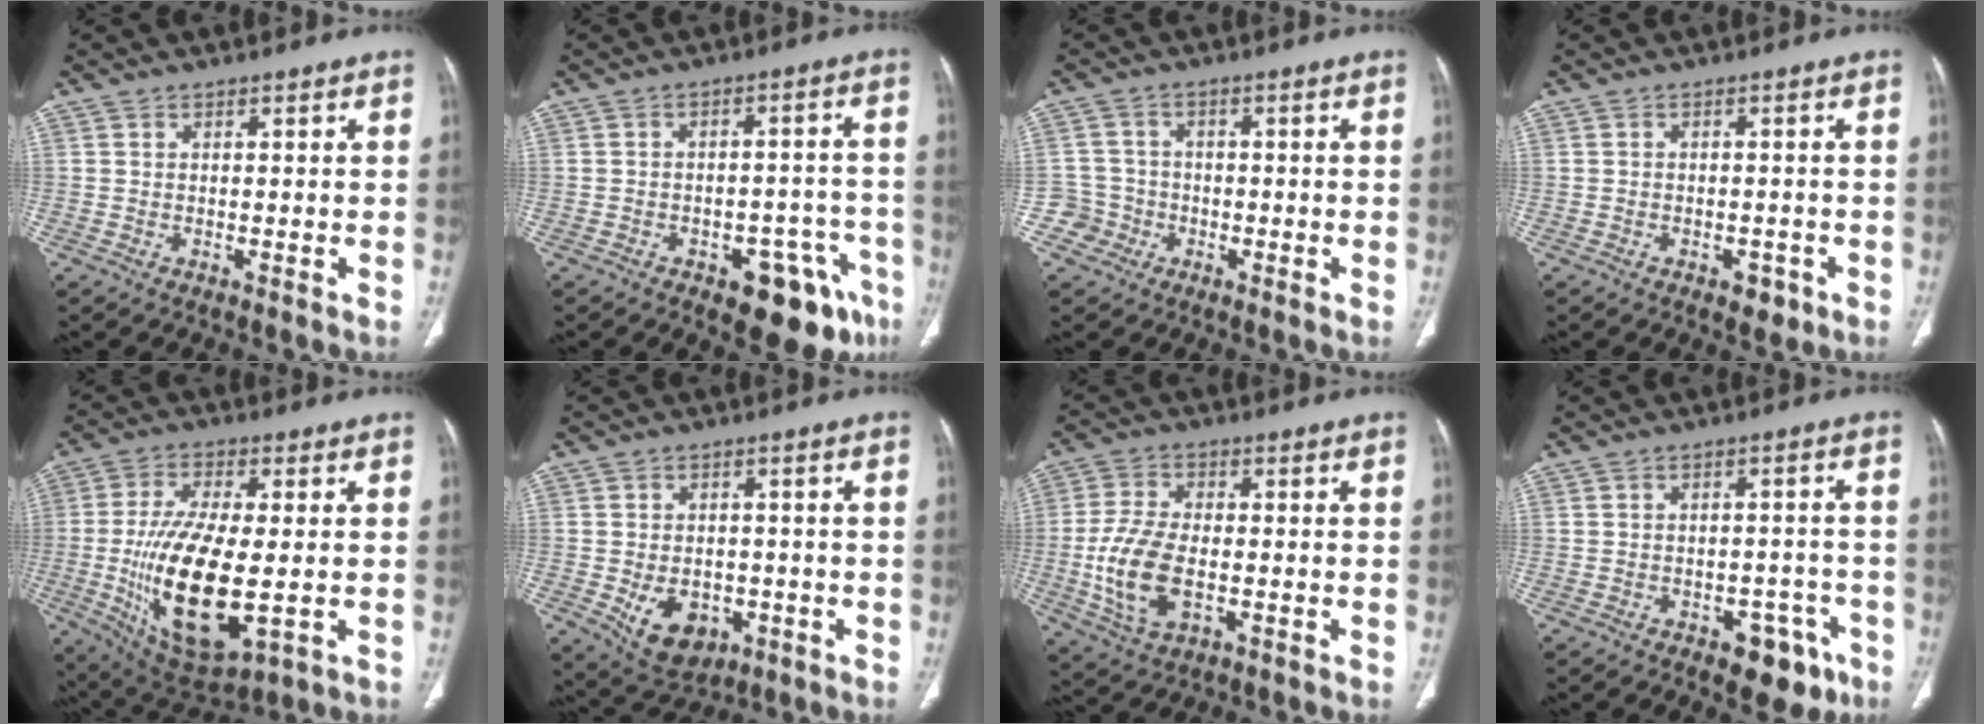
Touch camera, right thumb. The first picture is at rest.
{"total": 12.4, "force": [-7.1, 5.8, 8.4], "torque": [-0.067, 0.045, -0.086]}
{"total": 4.3, "force": [-1.8, 3.8, -0.5], "torque": [0.033, 0.020, -0.037]}
{"total": 2.9, "force": [-1.6, 1.8, 1.7], "torque": [-0.010, 0.007, -0.015]}
{"total": 19.4, "force": [-2.9, 7.9, 17.4], "torque": [-0.328, -0.018, -0.030]}
{"total": 9.4, "force": [-3.1, 6.7, 5.8], "torque": [-0.072, 0.009, -0.029]}
{"total": 11.7, "force": [-2.2, 6.4, 9.5], "torque": [-0.197, 0.003, -0.037]}
{"total": 9.2, "force": [-5.4, 5.0, 5.5], "torque": [-0.035, 0.039, -0.064]}